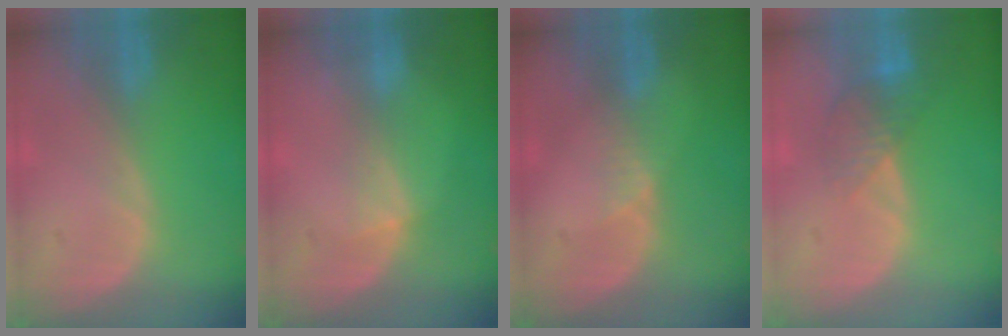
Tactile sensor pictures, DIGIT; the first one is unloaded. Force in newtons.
{"total": 2.4, "press": 2.1, "slide": 1.2}
{"total": 2.0, "press": 1.6, "slide": 1.3}
{"total": 4.2, "press": 3.7, "slide": 1.9}